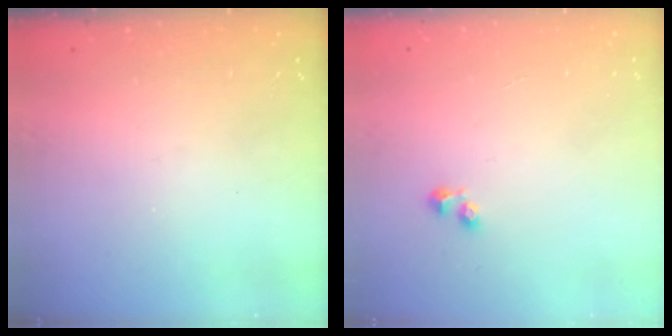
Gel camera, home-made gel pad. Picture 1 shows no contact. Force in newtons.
{"total": 1.7, "press": 1.6, "slide": 0.6}